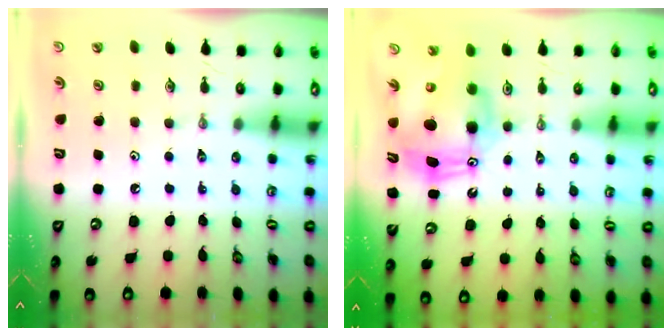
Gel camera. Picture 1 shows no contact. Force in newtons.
{"total": 12.0, "press": 11.7, "slide": 2.5}